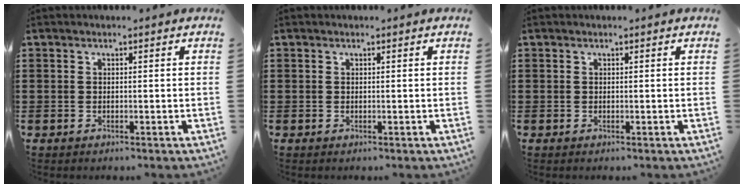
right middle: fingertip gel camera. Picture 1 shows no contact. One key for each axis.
{"total": 0.0}
{"total": 0.0}